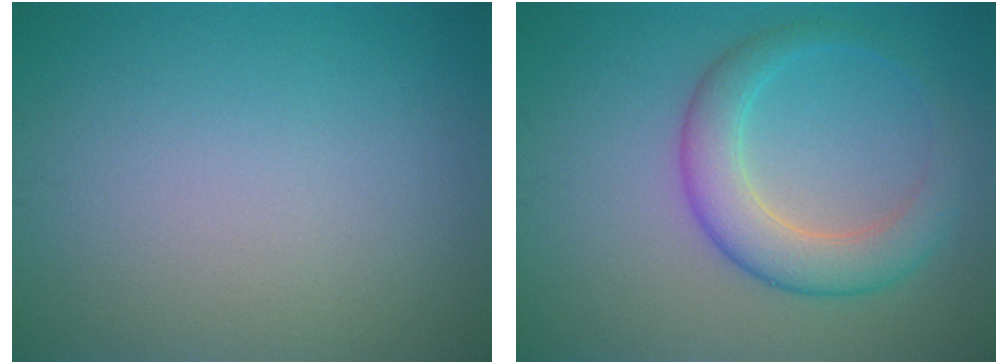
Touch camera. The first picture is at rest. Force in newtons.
{"total": 4.8, "press": 4.8, "slide": 0.1}